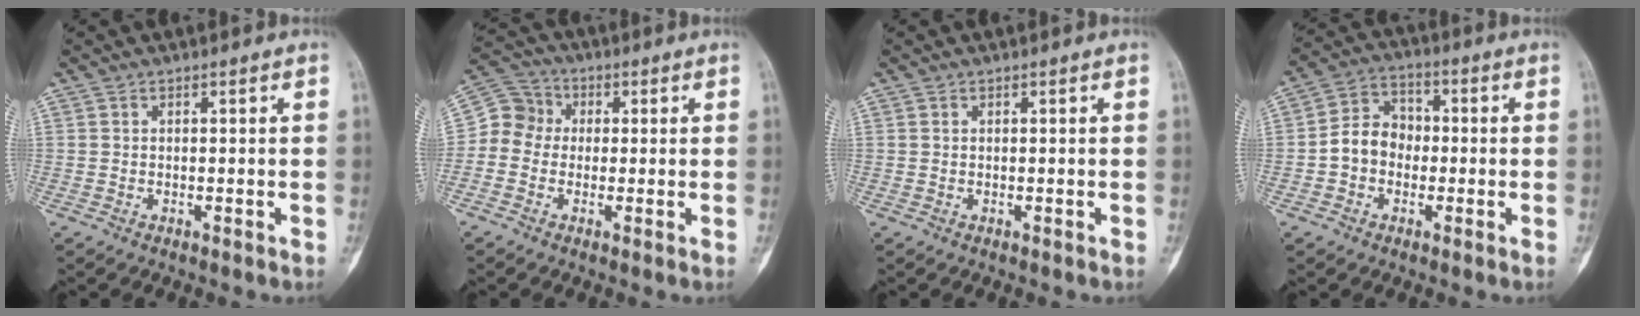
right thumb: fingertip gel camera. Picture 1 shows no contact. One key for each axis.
{"total": 7.1, "fx": -0.3, "fy": 6.6, "fz": 2.7, "tx": -0.029, "ty": 0.026, "tz": -0.020}
{"total": 0.0}
{"total": 8.1, "fx": -1.3, "fy": 6.7, "fz": 4.2, "tx": -0.055, "ty": 0.033, "tz": -0.038}